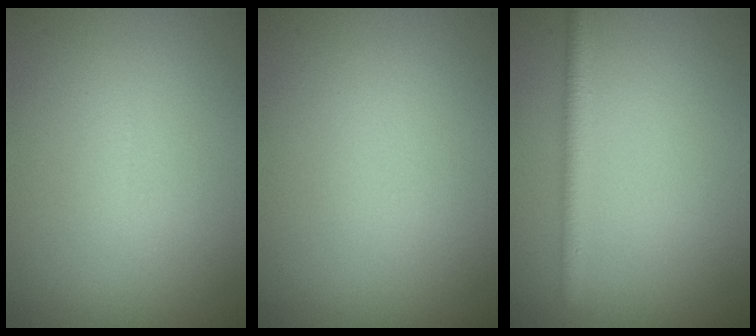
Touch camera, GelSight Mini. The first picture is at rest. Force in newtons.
{"total": 0.0}
{"total": 1.8, "press": 1.8, "slide": 0.0}